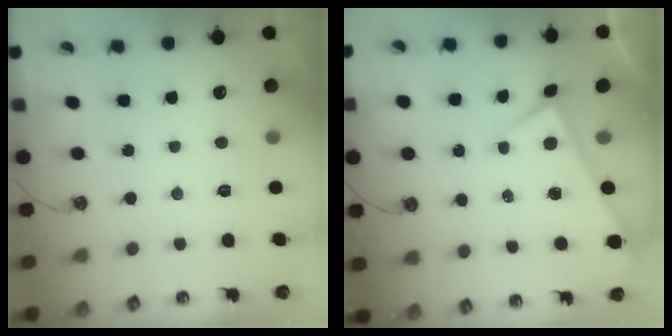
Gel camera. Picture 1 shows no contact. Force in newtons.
{"total": 0.0}